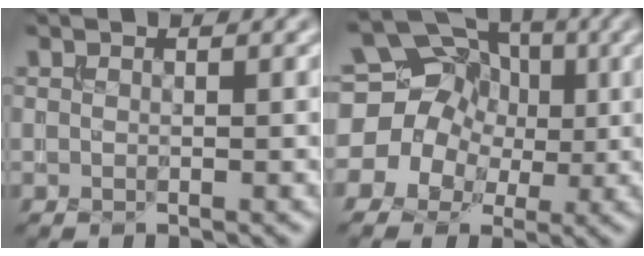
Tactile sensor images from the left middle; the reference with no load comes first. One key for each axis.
{"total": 12.6, "fx": 1.3, "fy": 11.2, "fz": 5.7, "tx": -0.121, "ty": 0.051, "tz": -0.016}